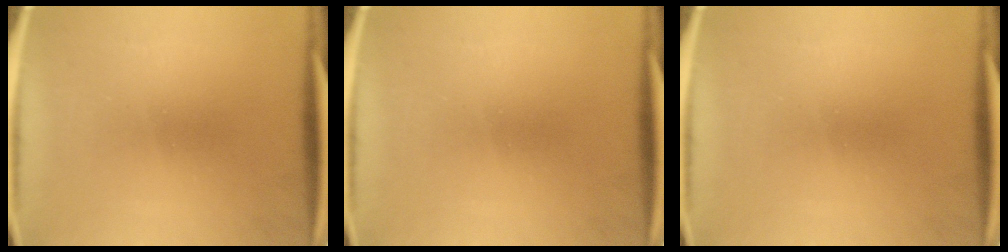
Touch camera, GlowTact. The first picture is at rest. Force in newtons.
{"total": 0.0}
{"total": 0.0}